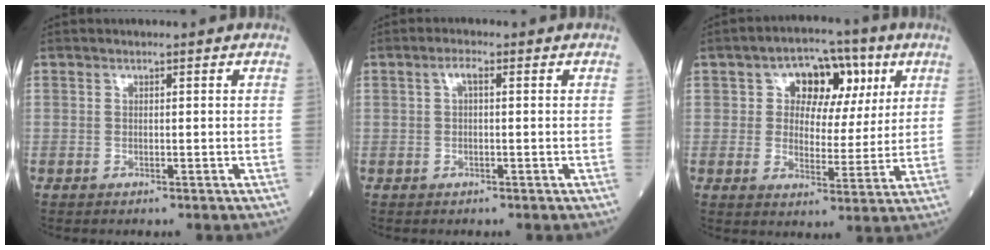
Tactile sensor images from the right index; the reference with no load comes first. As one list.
[{"total": 1.7, "force": [0.3, 0.4, 1.6], "torque": [-0.031, 0.005, 0.006]}, {"total": 10.0, "force": [3.7, 6.4, 6.7], "torque": [-0.084, 0.028, 0.057]}]